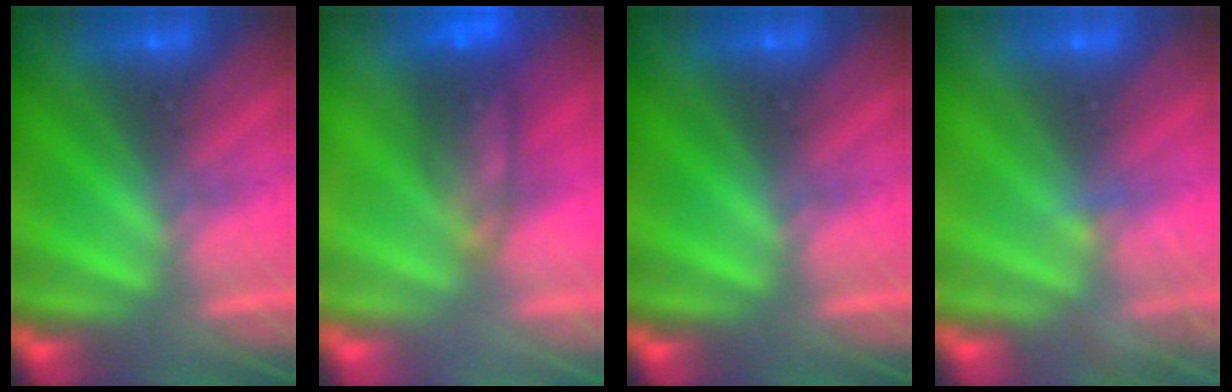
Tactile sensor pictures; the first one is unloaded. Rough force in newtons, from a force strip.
{"total": 7.4}
{"total": 0.0}
{"total": 2.2}